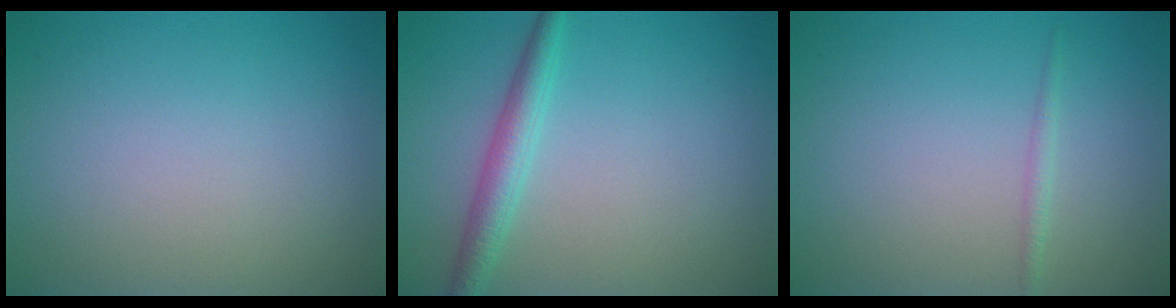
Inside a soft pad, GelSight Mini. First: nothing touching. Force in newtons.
{"total": 2.7, "press": 2.7, "slide": 0.1}
{"total": 0.8, "press": 0.8, "slide": 0.1}